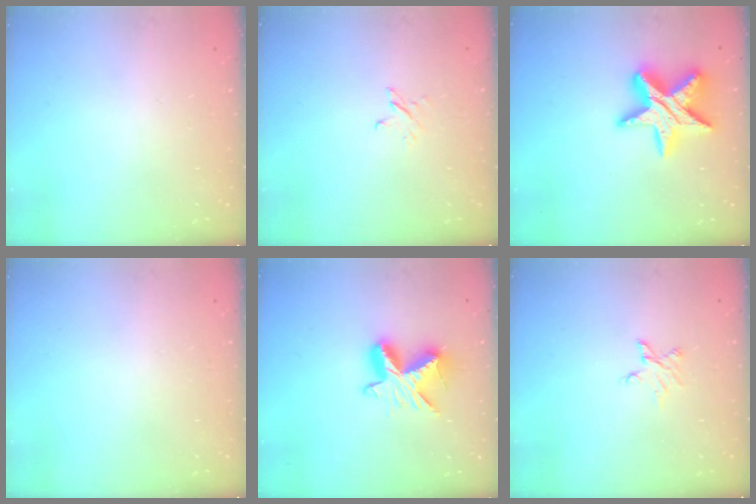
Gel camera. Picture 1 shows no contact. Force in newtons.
{"total": 2.3, "press": 2.3, "slide": 0.3}
{"total": 18.1, "press": 18.0, "slide": 1.8}
{"total": 0.0}
{"total": 11.1, "press": 11.1, "slide": 0.5}
{"total": 2.9, "press": 2.9, "slide": 0.2}